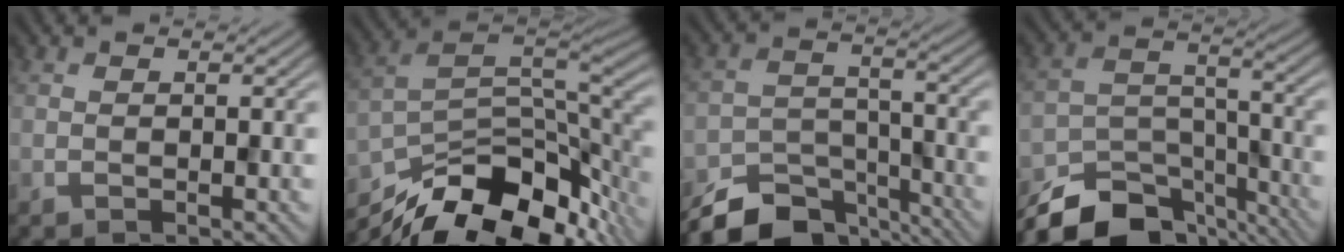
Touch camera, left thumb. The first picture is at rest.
{"total": 15.8, "force": [-11.2, 6.2, 9.3], "torque": [-0.193, -0.023, -0.176]}
{"total": 10.3, "force": [-8.4, 4.6, 4.0], "torque": [-0.069, -0.016, -0.138]}
{"total": 13.6, "force": [-10.8, 6.1, 5.6], "torque": [-0.109, -0.017, -0.174]}